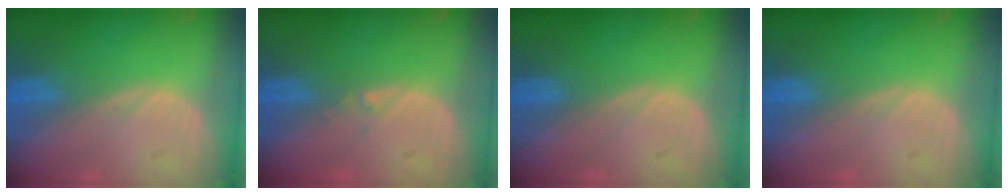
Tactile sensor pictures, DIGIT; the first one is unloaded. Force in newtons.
{"total": 0.7, "press": 0.6, "slide": 0.4}
{"total": 0.0}
{"total": 0.0}